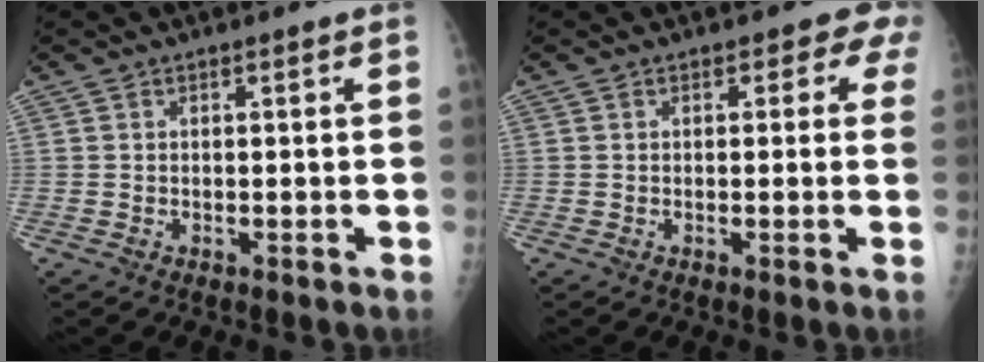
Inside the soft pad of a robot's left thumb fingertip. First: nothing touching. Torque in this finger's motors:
{"motor_torque": [-0.08, 0.13, 0.06, 0.06, -0.01]}